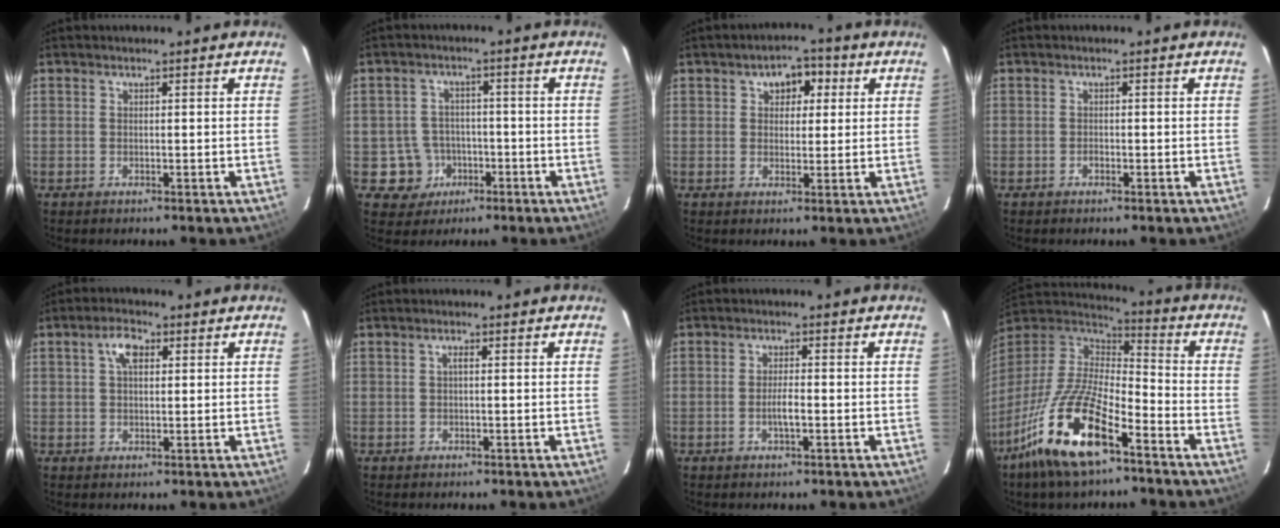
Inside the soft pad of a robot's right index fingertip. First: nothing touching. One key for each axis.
{"total": 6.3, "fx": -2.3, "fy": 5.8, "fz": 0.2, "tx": -0.021, "ty": 0.026, "tz": -0.027}
{"total": 5.4, "fx": 2.1, "fy": 3.7, "fz": 3.3, "tx": -0.042, "ty": 0.019, "tz": 0.031}
{"total": 0.6, "fx": -0.4, "fy": 0.4, "fz": 0.2, "tx": -0.004, "ty": 0.002, "tz": -0.008}
{"total": 4.0, "fx": 1.4, "fy": 2.2, "fz": 3.1, "tx": -0.056, "ty": 0.013, "tz": 0.027}
{"total": 0.7, "fx": 0.1, "fy": 0.1, "fz": 0.7, "tx": -0.013, "ty": 0.004, "tz": -0.001}
{"total": 2.6, "fx": -0.9, "fy": 0.5, "fz": 2.3, "tx": -0.043, "ty": -0.002, "tz": -0.016}
{"total": 19.9, "fx": -11.7, "fy": 6.2, "fz": 14.9, "tx": -0.307, "ty": -0.031, "tz": -0.226}